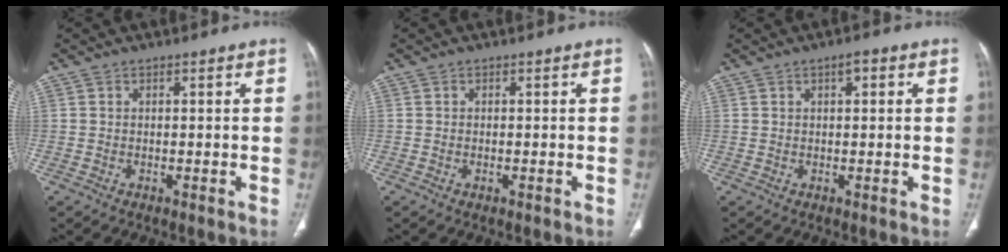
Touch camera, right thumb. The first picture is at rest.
{"total": 0.0}
{"total": 2.5, "force": [1.0, 1.0, 2.1], "torque": [-0.027, 0.001, 0.013]}